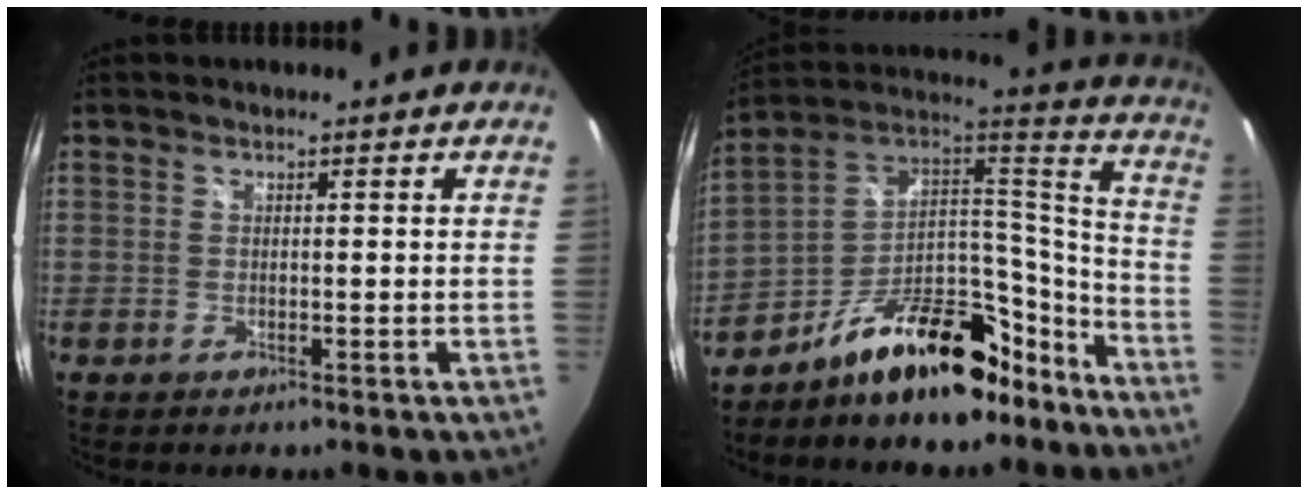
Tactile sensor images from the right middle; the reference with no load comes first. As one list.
[{"total": 20.6, "force": [-13.9, 9.8, 11.6], "torque": [-0.185, 0.055, -0.210]}]